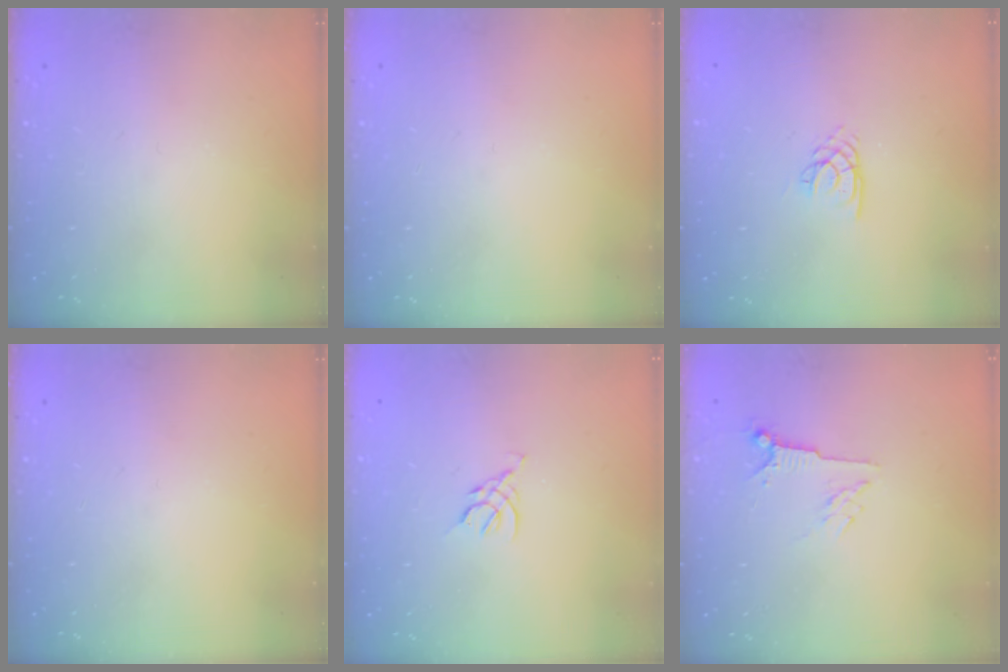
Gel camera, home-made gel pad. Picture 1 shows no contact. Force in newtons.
{"total": 0.0}
{"total": 1.9, "press": 1.8, "slide": 0.3}
{"total": 0.0}
{"total": 2.5, "press": 2.5, "slide": 0.7}
{"total": 4.1, "press": 4.0, "slide": 0.5}